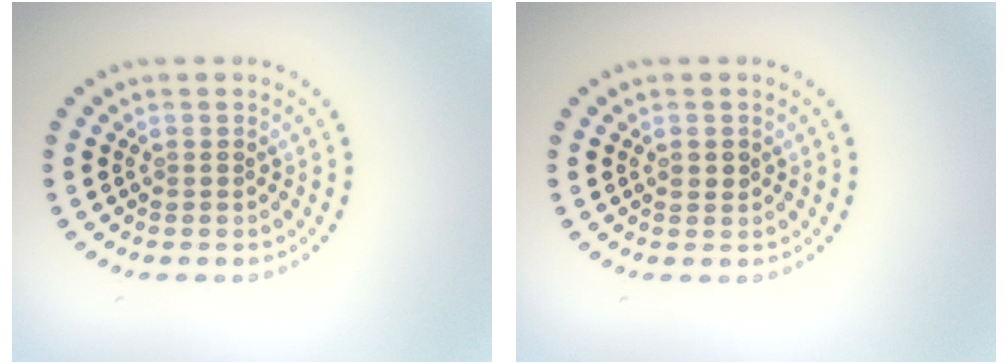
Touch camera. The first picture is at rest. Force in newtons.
{"total": 0.8, "press": 0.8, "slide": 0.1}